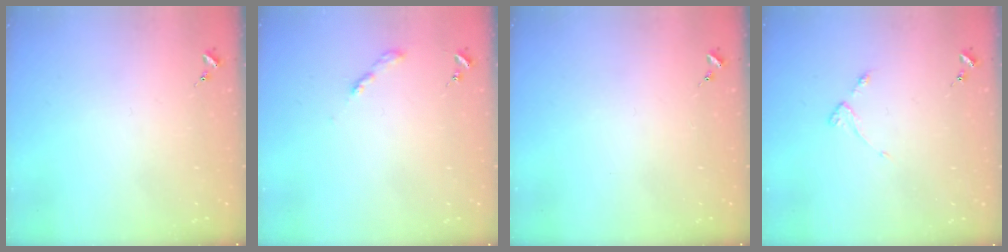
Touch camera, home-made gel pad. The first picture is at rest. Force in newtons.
{"total": 2.6, "press": 2.6, "slide": 0.3}
{"total": 0.0}
{"total": 3.4, "press": 3.3, "slide": 0.5}